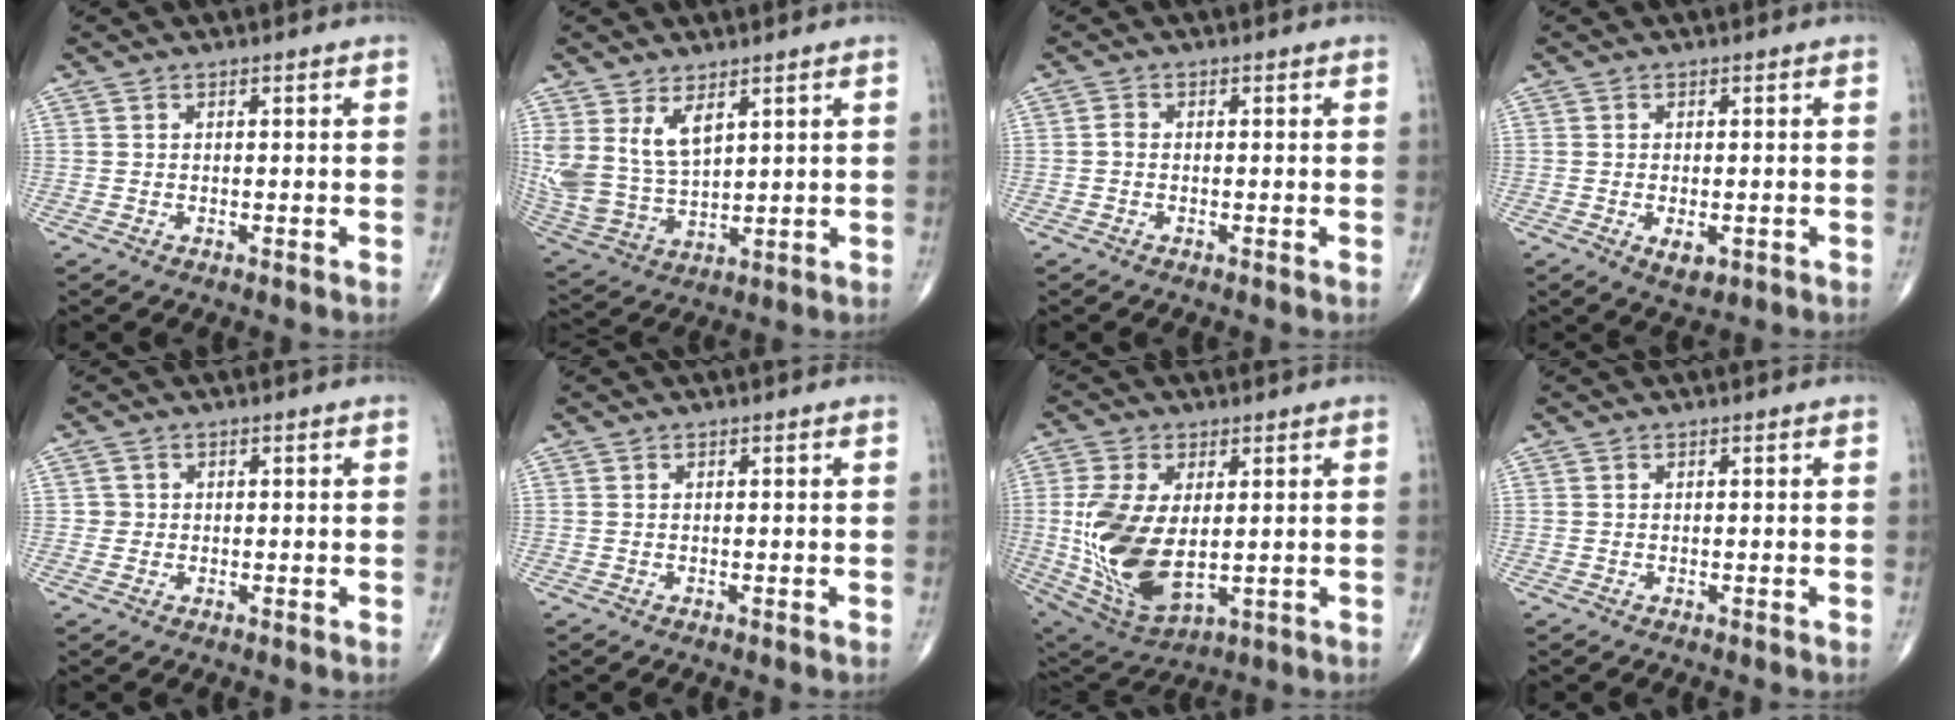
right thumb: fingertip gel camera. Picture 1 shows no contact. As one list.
[{"total": 10.5, "force": [4.8, 5.6, 7.5], "torque": [-0.144, -0.022, 0.113]}, {"total": 0.9, "force": [-0.3, 0.6, 0.6], "torque": [-0.008, 0.001, -0.009]}, {"total": 3.3, "force": [-1.0, 1.8, 2.7], "torque": [-0.039, -0.005, -0.009]}, {"total": 1.4, "force": [0.0, 1.4, 0.0], "torque": [0.011, 0.005, -0.003]}, {"total": 0.0}, {"total": 16.6, "force": [0.3, 9.1, 13.9], "torque": [-0.284, -0.014, 0.028]}, {"total": 0.0}]